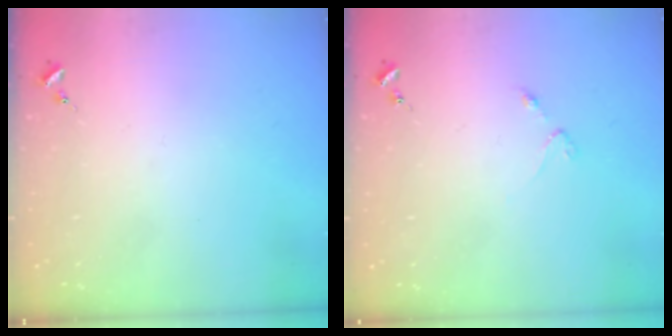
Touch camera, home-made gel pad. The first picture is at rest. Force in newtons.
{"total": 2.5, "press": 2.4, "slide": 0.4}